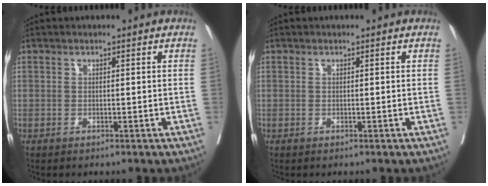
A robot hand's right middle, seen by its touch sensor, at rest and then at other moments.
{"total": 0.0}